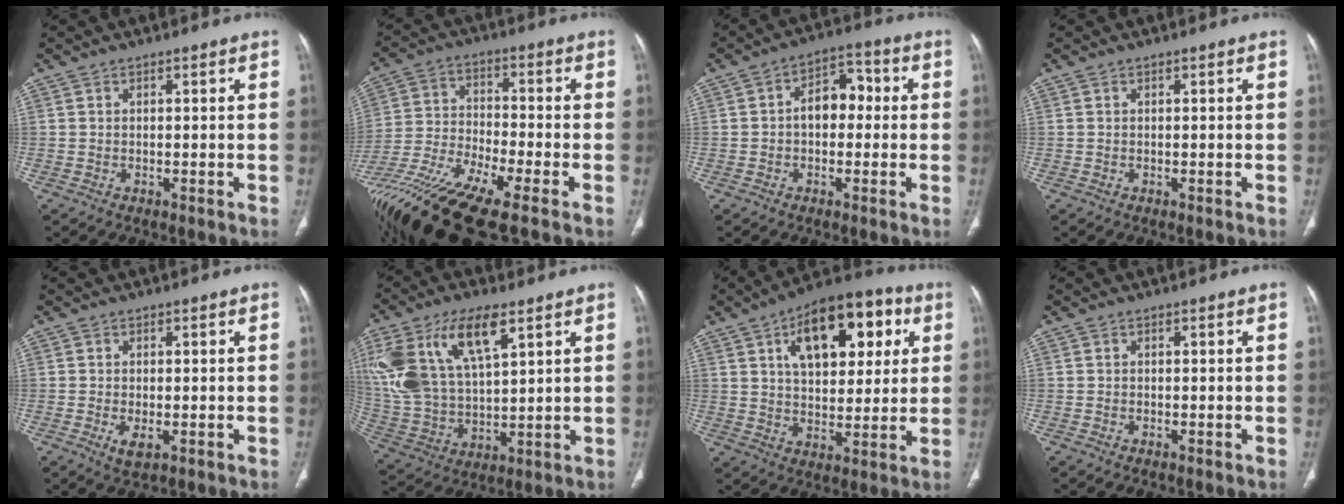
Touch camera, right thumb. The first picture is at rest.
{"total": 20.4, "force": [-13.3, 4.3, 14.9], "torque": [-0.344, -0.011, -0.248]}
{"total": 7.7, "force": [0.0, 5.2, 5.7], "torque": [-0.061, 0.030, -0.011]}
{"total": 0.0}
{"total": 3.0, "force": [-0.9, 1.4, 2.5], "torque": [-0.048, -0.007, -0.012]}
{"total": 21.9, "force": [9.8, 10.6, 16.4], "torque": [-0.352, -0.009, 0.195]}
{"total": 19.9, "force": [7.2, 10.7, 15.2], "torque": [-0.178, 0.001, 0.107]}
{"total": 0.0}